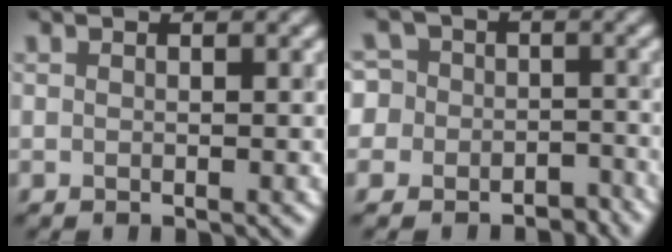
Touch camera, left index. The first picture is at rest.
{"total": 8.1, "force": [-4.5, 6.7, 0.6], "torque": [-0.003, 0.006, -0.096]}